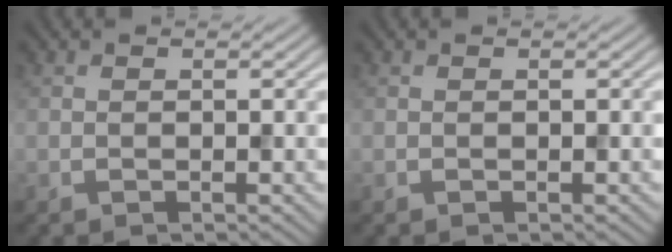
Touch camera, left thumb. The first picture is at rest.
{"total": 0.0}